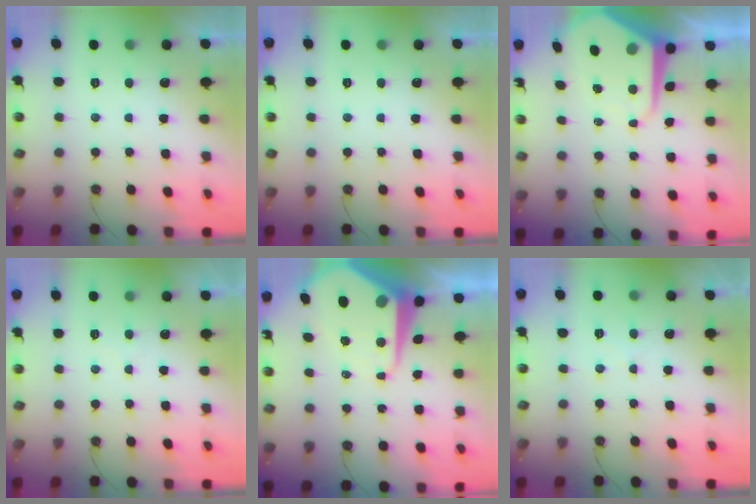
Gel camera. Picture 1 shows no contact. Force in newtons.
{"total": 0.0}
{"total": 10.6, "press": 10.6, "slide": 0.9}
{"total": 2.7, "press": 2.7, "slide": 0.3}
{"total": 14.1, "press": 14.1, "slide": 1.2}
{"total": 4.7, "press": 4.7, "slide": 0.6}